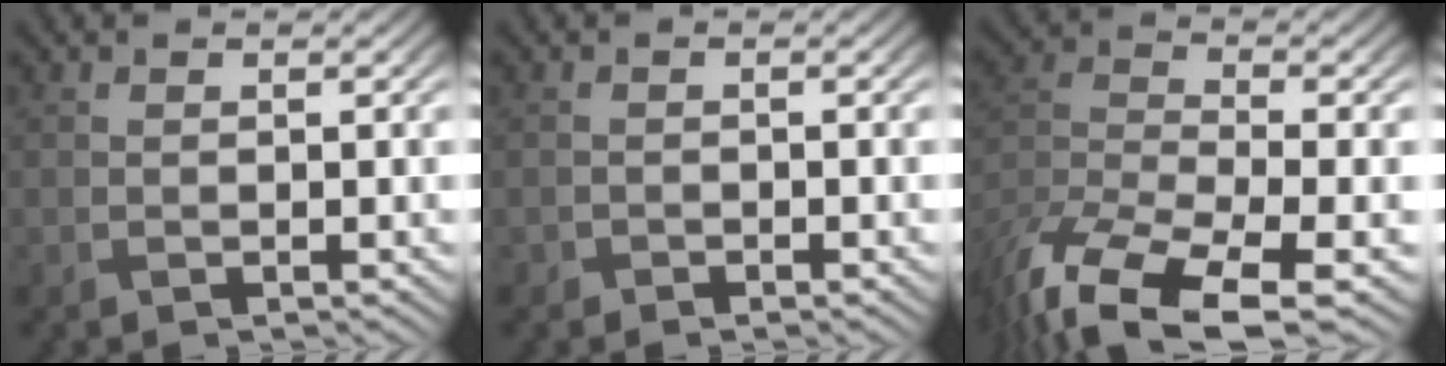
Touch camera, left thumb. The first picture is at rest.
{"total": 0.7, "force": [-0.6, 0.4, 0.1], "torque": [0.000, -0.002, -0.011]}
{"total": 13.3, "force": [-9.3, 4.5, 8.3], "torque": [-0.198, -0.025, -0.171]}